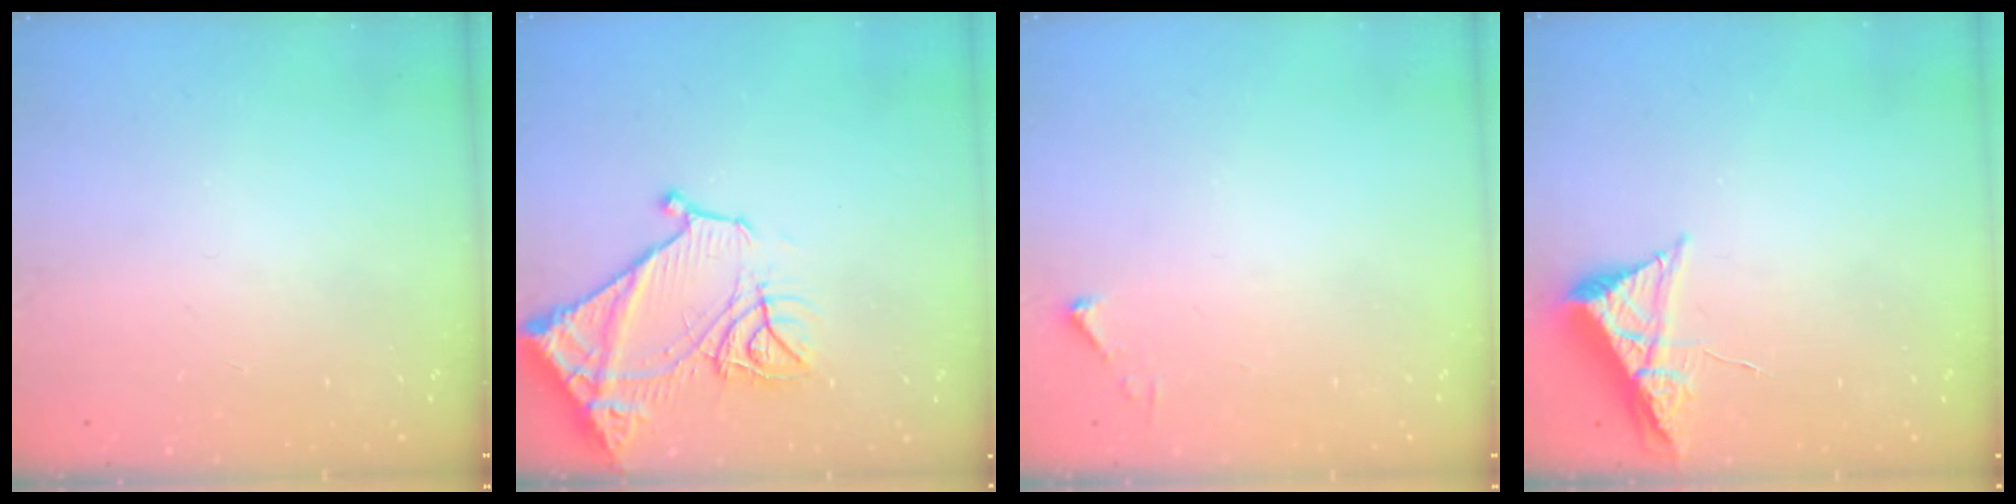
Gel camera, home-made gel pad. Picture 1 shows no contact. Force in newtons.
{"total": 15.8, "press": 15.7, "slide": 1.5}
{"total": 2.7, "press": 2.7, "slide": 0.3}
{"total": 7.9, "press": 7.9, "slide": 0.8}